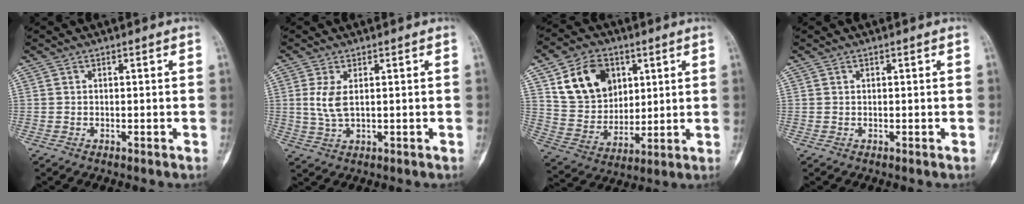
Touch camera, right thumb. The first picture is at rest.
{"total": 4.2, "force": [0.9, 1.8, 3.7], "torque": [-0.086, -0.005, 0.026]}
{"total": 15.1, "force": [6.0, 11.3, 7.9], "torque": [-0.100, -0.019, 0.121]}
{"total": 0.0}